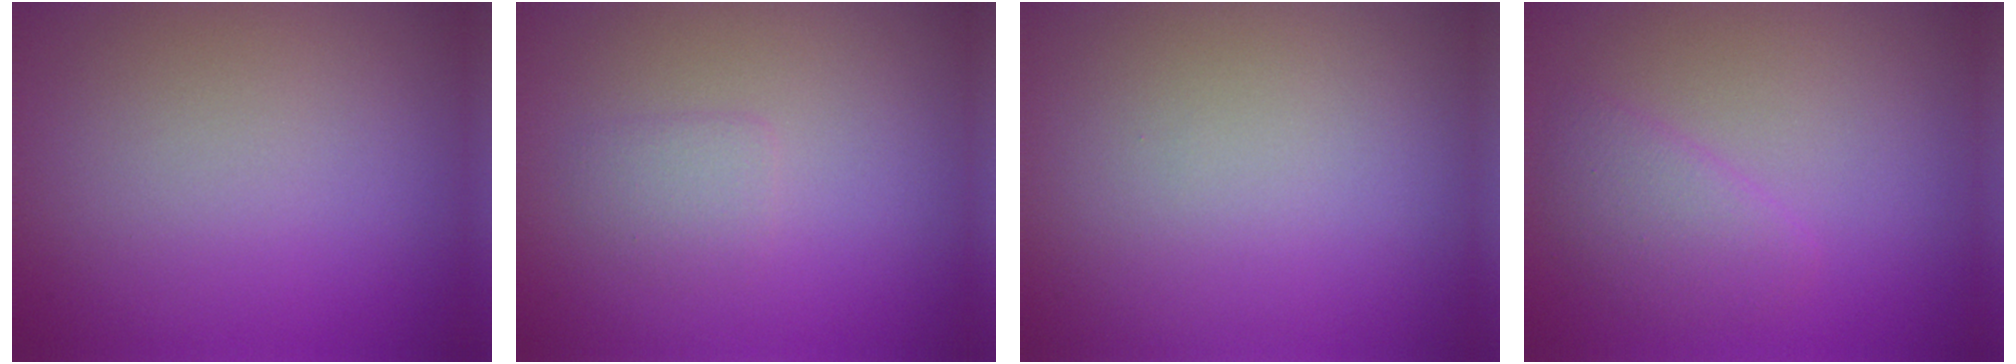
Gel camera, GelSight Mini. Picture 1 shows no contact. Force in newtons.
{"total": 1.3, "press": 1.3, "slide": 0.1}
{"total": 0.0}
{"total": 2.4, "press": 2.4, "slide": 0.1}